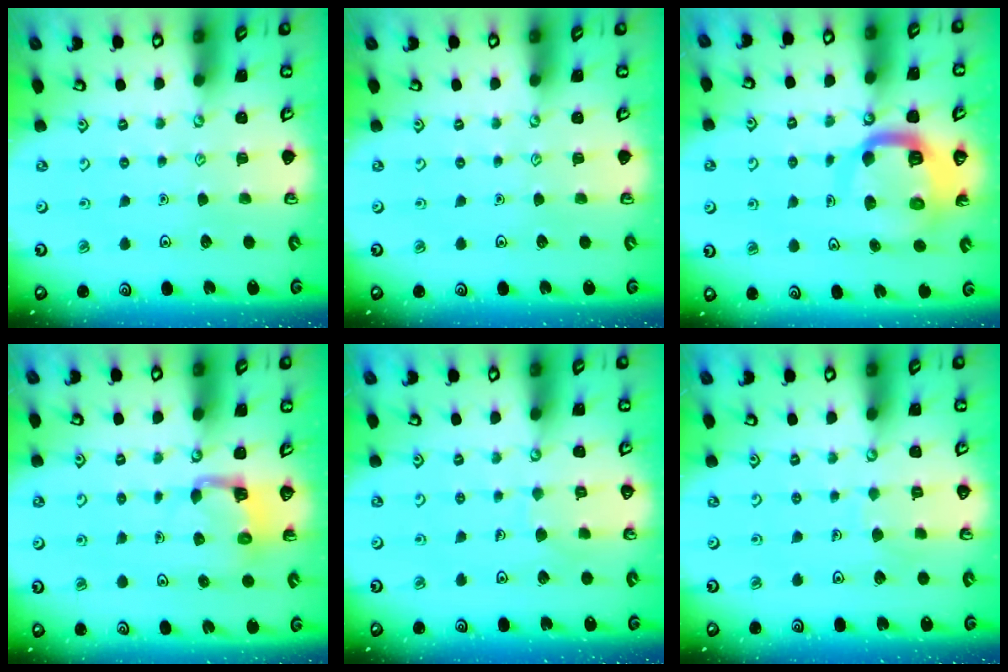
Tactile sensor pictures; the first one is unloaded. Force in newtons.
{"total": 0.0}
{"total": 12.3, "press": 12.2, "slide": 1.4}
{"total": 3.6, "press": 3.6, "slide": 0.3}
{"total": 5.1, "press": 5.1, "slide": 0.5}
{"total": 3.9, "press": 3.9, "slide": 0.3}